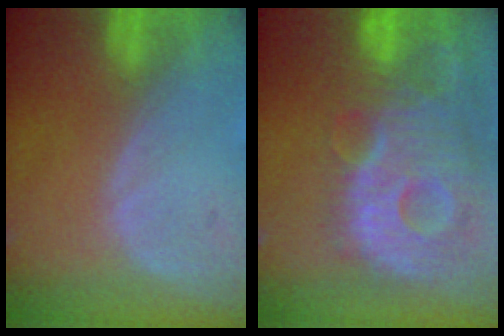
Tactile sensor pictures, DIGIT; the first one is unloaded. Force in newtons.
{"total": 13.8, "press": 12.0, "slide": 6.8}